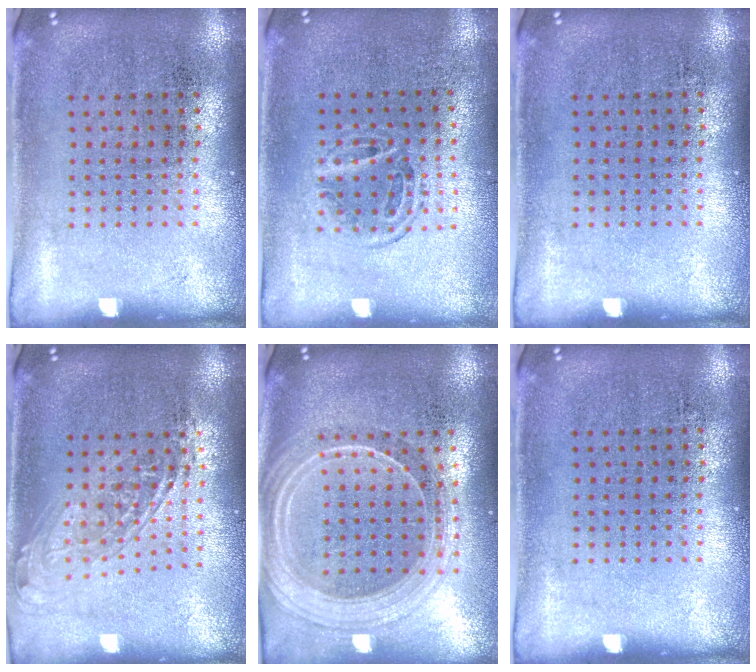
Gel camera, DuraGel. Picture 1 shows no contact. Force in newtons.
{"total": 1.0, "press": 0.9, "slide": 0.4}
{"total": 0.0}
{"total": 1.7, "press": 1.4, "slide": 1.0}
{"total": 2.3, "press": 2.0, "slide": 1.1}
{"total": 0.0}